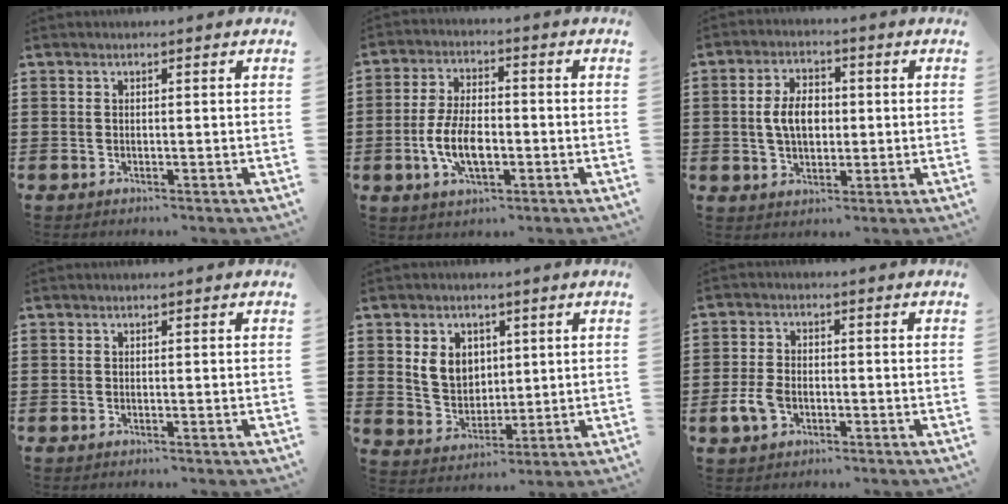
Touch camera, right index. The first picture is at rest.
{"total": 7.7, "force": [-2.0, 3.6, 6.5], "torque": [-0.146, -0.002, -0.042]}
{"total": 5.9, "force": [0.2, 3.7, 4.6], "torque": [-0.093, 0.009, -0.003]}
{"total": 0.0}
{"total": 6.2, "force": [2.1, 5.1, 2.8], "torque": [-0.067, 0.014, 0.037]}
{"total": 4.4, "force": [-1.5, 2.8, 3.0], "torque": [-0.083, -0.004, -0.032]}